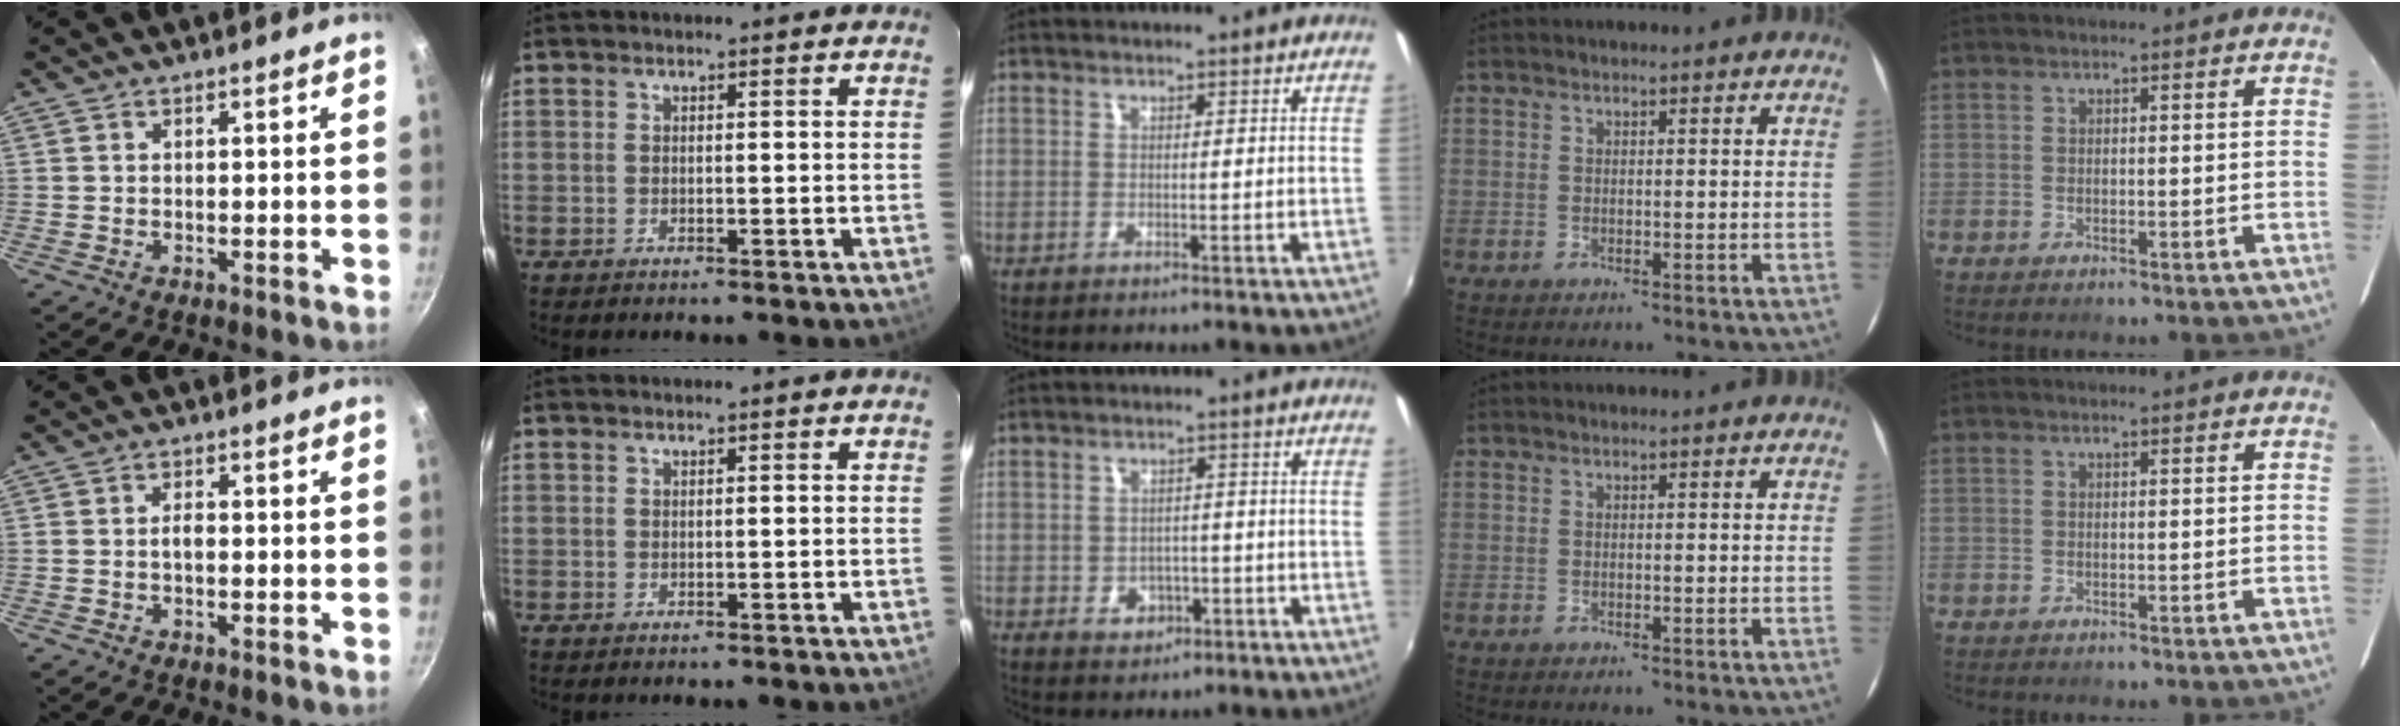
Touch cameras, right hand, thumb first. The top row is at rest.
{"thumb": {"total": 1.7, "force": [-0.3, 0.9, 1.4], "torque": [-0.021, 0.009, -0.007]}, "middle": {"total": 4.6, "force": [-1.8, 3.8, 1.9], "torque": [-0.042, 0.001, -0.018]}}